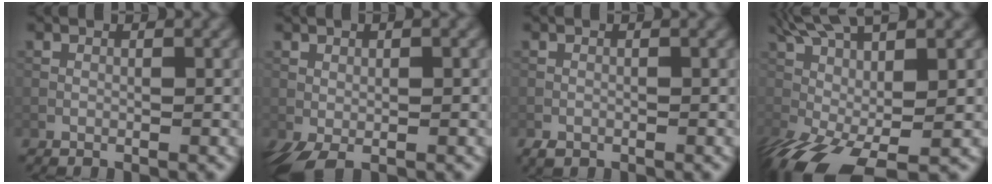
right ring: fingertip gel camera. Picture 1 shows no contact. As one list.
[{"total": 3.3, "force": [-1.1, 1.3, 2.8], "torque": [-0.058, 0.002, -0.018]}, {"total": 0.8, "force": [-0.6, 0.5, 0.1], "torque": [0.001, -0.003, -0.011]}, {"total": 12.3, "force": [-0.6, 4.6, 11.4], "torque": [-0.239, -0.012, 0.006]}]